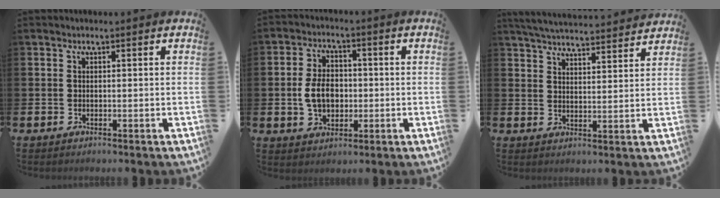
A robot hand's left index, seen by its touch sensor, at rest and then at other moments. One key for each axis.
{"total": 5.8, "fx": -0.5, "fy": 4.1, "fz": 4.1, "tx": -0.076, "ty": 0.007, "tz": -0.015}
{"total": 5.5, "fx": 5.4, "fy": 0.4, "fz": 0.9, "tx": -0.036, "ty": -0.036, "tz": 0.095}